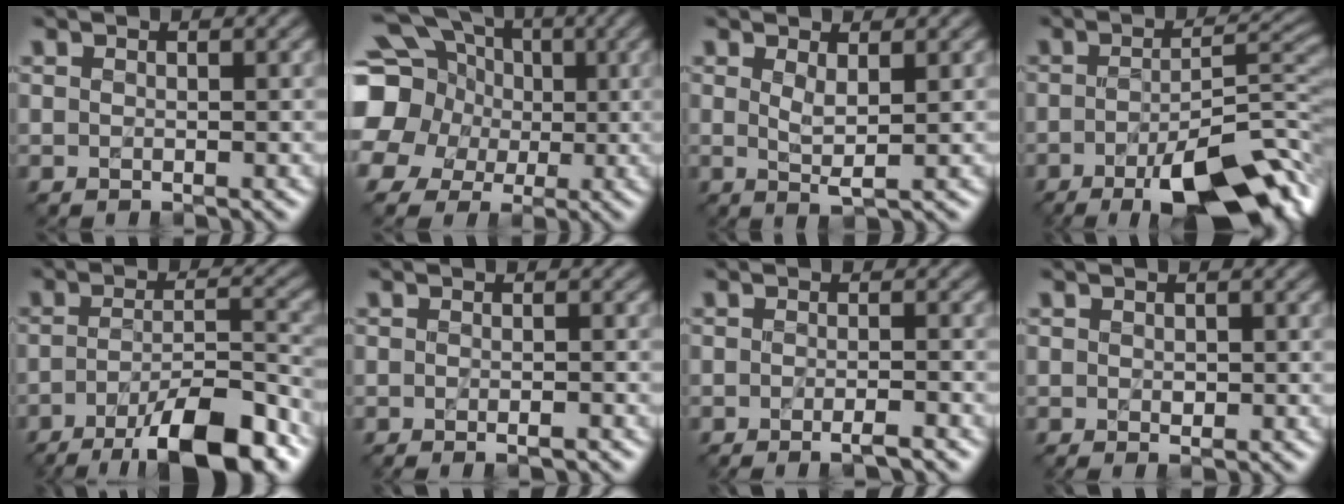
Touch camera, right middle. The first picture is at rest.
{"total": 19.9, "force": [3.5, 18.2, 7.2], "torque": [-0.199, 0.008, 0.026]}
{"total": 1.9, "force": [0.6, 0.2, 1.7], "torque": [-0.035, -0.008, 0.013]}
{"total": 11.6, "force": [-5.8, 3.3, 9.5], "torque": [-0.141, -0.006, -0.088]}
{"total": 10.4, "force": [-6.3, 2.6, 7.8], "torque": [-0.114, 0.007, -0.104]}
{"total": 1.8, "force": [-1.0, 0.4, 1.5], "torque": [-0.014, -0.001, -0.014]}
{"total": 2.6, "force": [-1.5, 0.5, 2.1], "torque": [-0.027, -0.003, -0.028]}
{"total": 0.9, "force": [-0.1, 0.4, 0.8], "torque": [-0.011, -0.002, -0.001]}